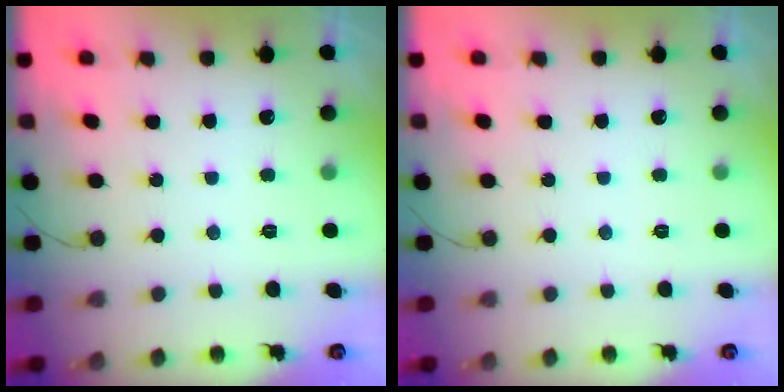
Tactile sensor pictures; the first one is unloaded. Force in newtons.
{"total": 0.0}